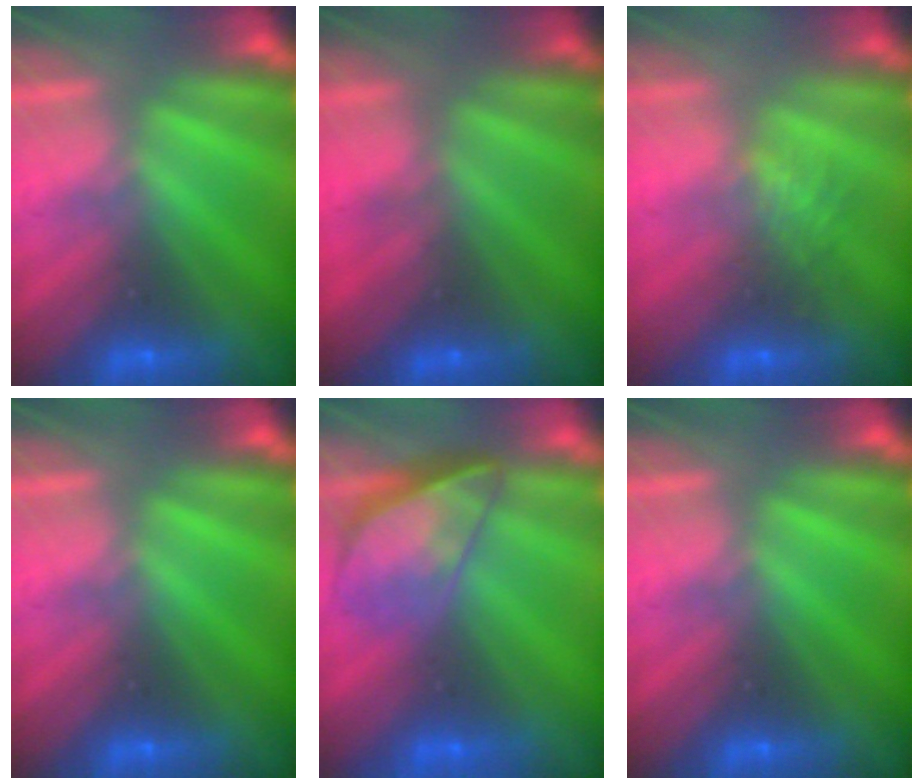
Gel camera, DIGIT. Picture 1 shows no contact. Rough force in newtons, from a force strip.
{"total": 2.1}
{"total": 2.8}
{"total": 0.0}
{"total": 4.1}
{"total": 0.0}